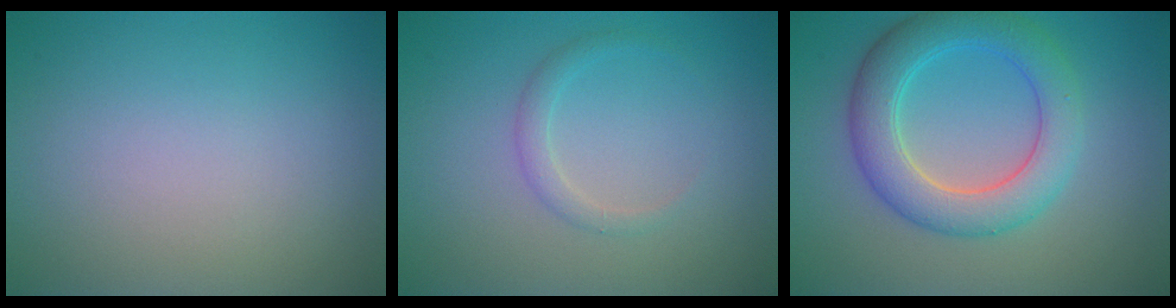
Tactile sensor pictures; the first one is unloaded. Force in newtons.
{"total": 1.3, "press": 1.3, "slide": 0.0}
{"total": 5.8, "press": 5.8, "slide": 0.2}